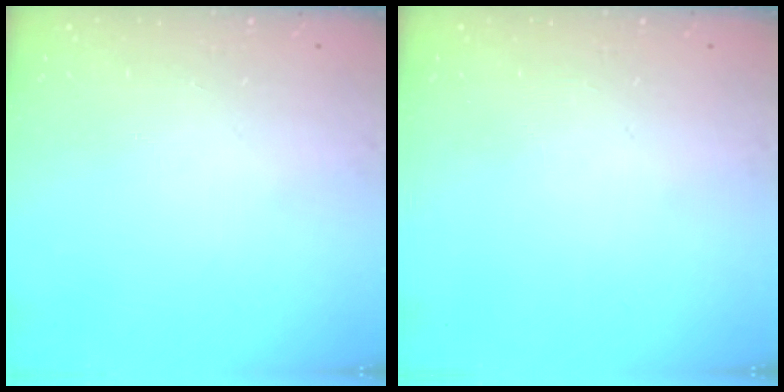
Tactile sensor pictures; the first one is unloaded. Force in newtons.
{"total": 0.0}